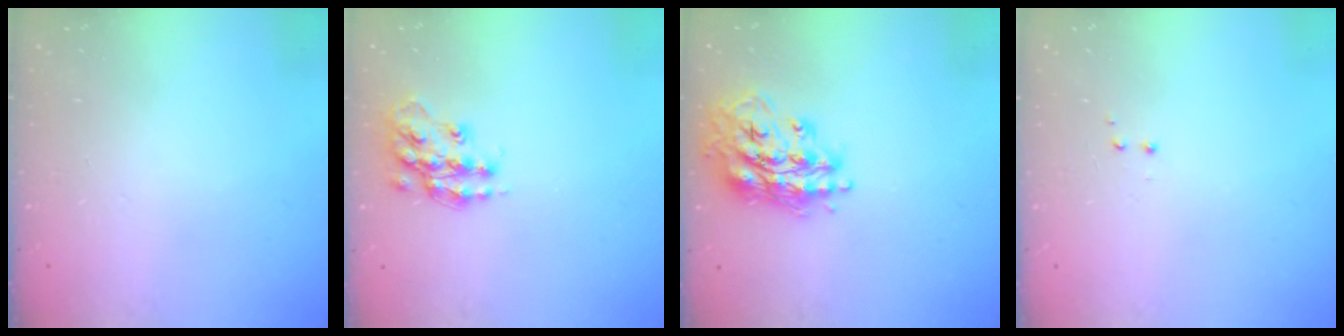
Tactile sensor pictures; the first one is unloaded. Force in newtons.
{"total": 13.4, "press": 13.4, "slide": 0.9}
{"total": 17.1, "press": 17.0, "slide": 1.4}
{"total": 1.2, "press": 1.0, "slide": 0.6}